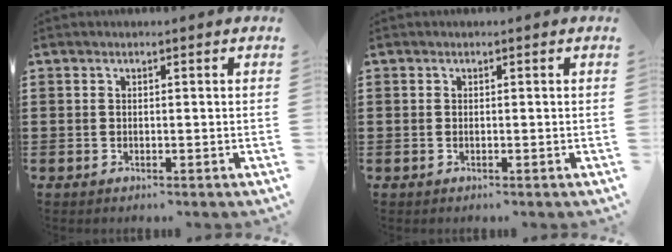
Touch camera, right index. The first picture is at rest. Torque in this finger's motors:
{"motor_torque": [0.50, 1.64, 0.02, -0.01]}